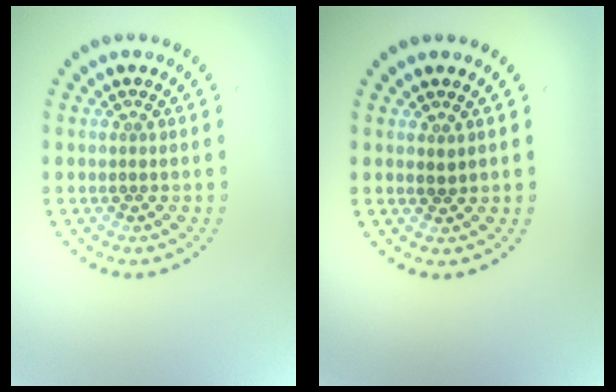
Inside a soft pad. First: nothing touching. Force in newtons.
{"total": 0.7, "press": 0.6, "slide": 0.2}